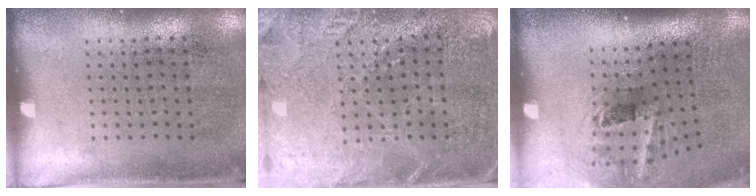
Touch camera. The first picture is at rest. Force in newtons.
{"total": 2.9, "press": 2.7, "slide": 1.0}
{"total": 2.2, "press": 1.3, "slide": 1.7}